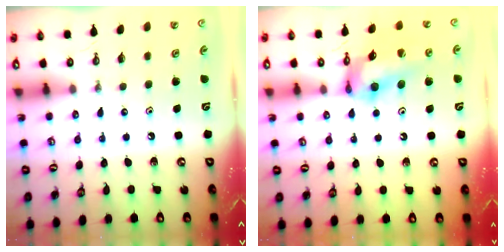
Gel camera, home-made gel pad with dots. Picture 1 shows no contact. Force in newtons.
{"total": 12.5, "press": 12.5, "slide": 1.0}